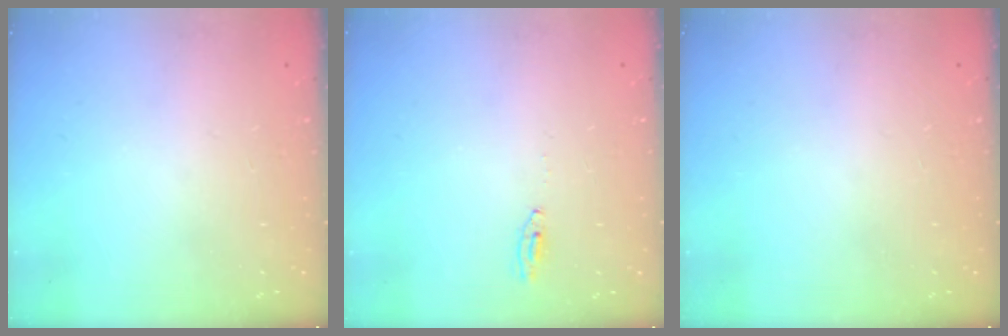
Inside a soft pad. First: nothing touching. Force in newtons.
{"total": 2.0, "press": 2.0, "slide": 0.2}
{"total": 0.0}